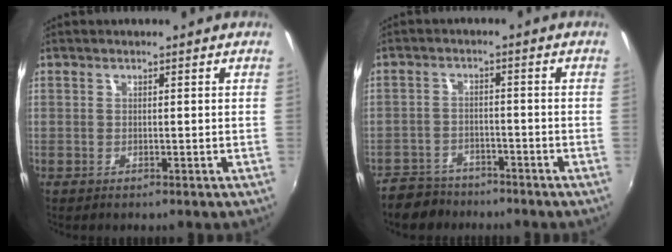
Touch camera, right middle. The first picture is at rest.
{"total": 7.5, "force": [-6.3, 3.6, 1.6], "torque": [-0.056, 0.004, -0.103]}